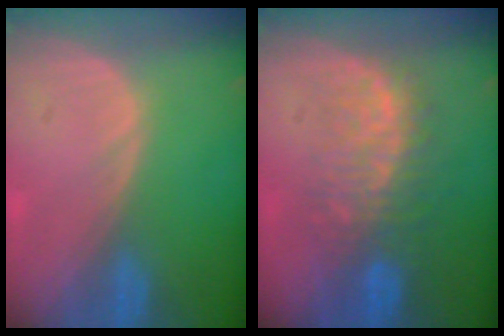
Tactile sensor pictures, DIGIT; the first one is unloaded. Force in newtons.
{"total": 8.5, "press": 8.0, "slide": 2.8}